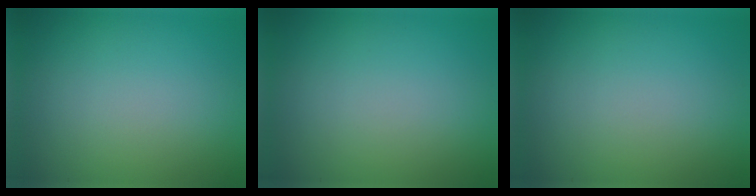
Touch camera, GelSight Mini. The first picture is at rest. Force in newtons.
{"total": 0.0}
{"total": 0.0}